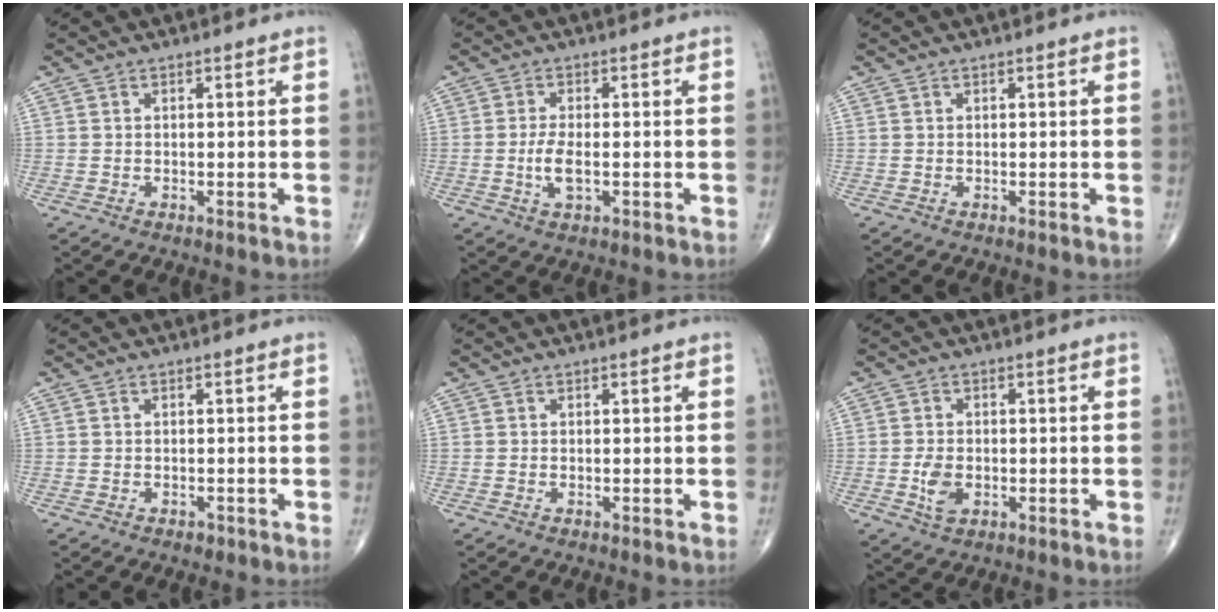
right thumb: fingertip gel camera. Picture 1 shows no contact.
{"total": 4.1, "force": [-0.7, 1.6, 3.7], "torque": [-0.077, -0.004, -0.015]}
{"total": 0.0}
{"total": 0.8, "force": [-0.5, 0.6, 0.3], "torque": [-0.004, 0.000, -0.005]}
{"total": 0.0}
{"total": 4.2, "force": [-0.9, 2.6, 3.2], "torque": [-0.060, -0.003, -0.013]}